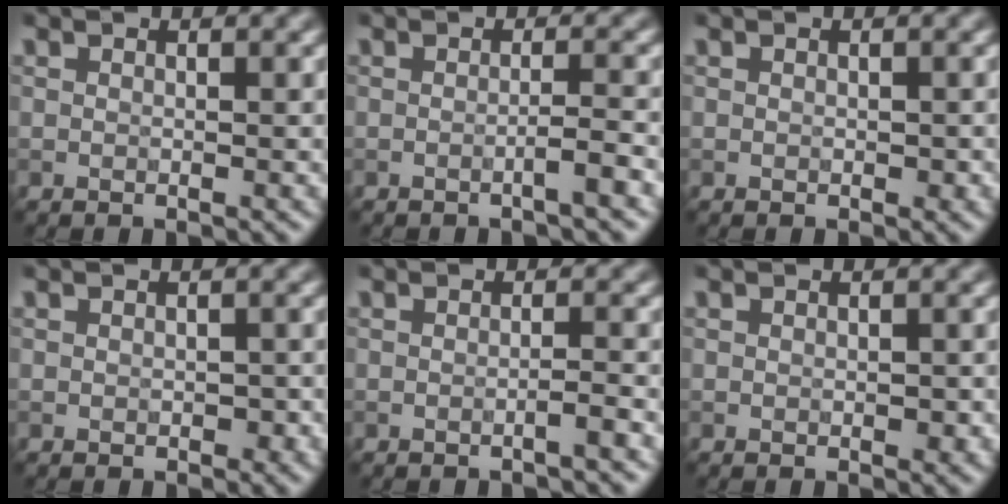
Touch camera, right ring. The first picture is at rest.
{"total": 1.7, "force": [-0.7, 0.2, 1.5], "torque": [-0.020, 0.002, -0.018]}
{"total": 0.6, "force": [-0.1, 0.5, 0.4], "torque": [-0.004, -0.002, 0.000]}
{"total": 1.1, "force": [-0.2, 0.8, 0.7], "torque": [-0.009, -0.005, -0.003]}
{"total": 1.2, "force": [-0.6, 0.2, 1.0], "torque": [-0.012, 0.002, -0.016]}
{"total": 1.1, "force": [-0.1, 0.6, 0.9], "torque": [-0.011, -0.002, 0.000]}